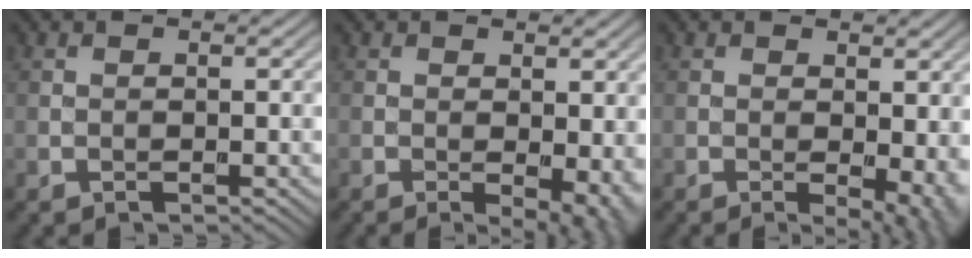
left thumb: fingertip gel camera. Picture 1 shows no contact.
{"total": 5.2, "force": [-0.9, 2.1, 4.7], "torque": [-0.067, -0.011, -0.006]}
{"total": 5.7, "force": [-0.5, 2.3, 5.1], "torque": [-0.066, -0.008, -0.001]}